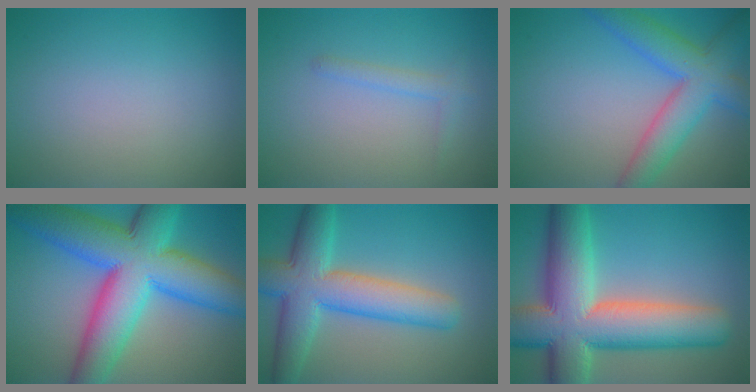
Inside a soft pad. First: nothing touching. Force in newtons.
{"total": 1.3, "press": 1.3, "slide": 0.0}
{"total": 6.8, "press": 6.8, "slide": 0.2}
{"total": 14.2, "press": 14.1, "slide": 0.3}
{"total": 8.4, "press": 8.4, "slide": 0.3}
{"total": 14.1, "press": 14.1, "slide": 0.8}